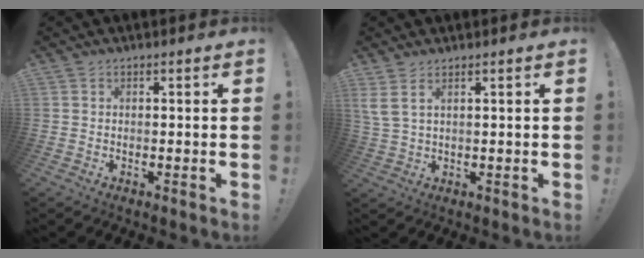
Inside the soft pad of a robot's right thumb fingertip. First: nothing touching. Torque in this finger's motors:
{"motor_torque": [-0.22, 0.45, 0.28, 0.67, 0.23]}